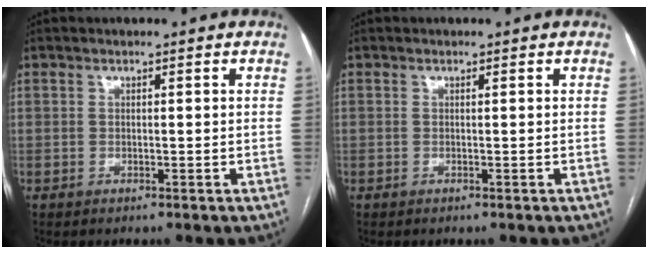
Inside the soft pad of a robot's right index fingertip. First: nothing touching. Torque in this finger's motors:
{"motor_torque": [-0.03, 0.14, -0.03, 0.00]}